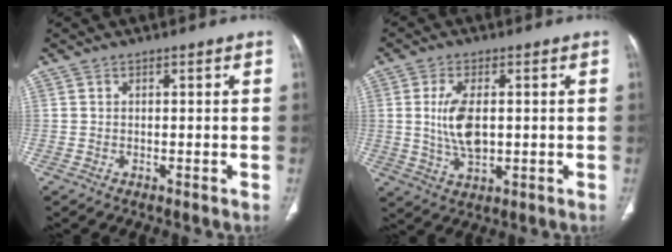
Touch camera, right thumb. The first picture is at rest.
{"total": 8.0, "force": [0.6, 4.0, 6.9], "torque": [-0.137, -0.008, 0.016]}